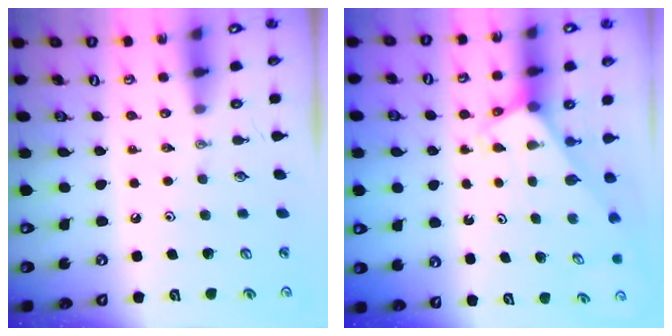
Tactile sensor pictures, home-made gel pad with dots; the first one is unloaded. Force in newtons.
{"total": 3.1, "press": 3.1, "slide": 0.2}